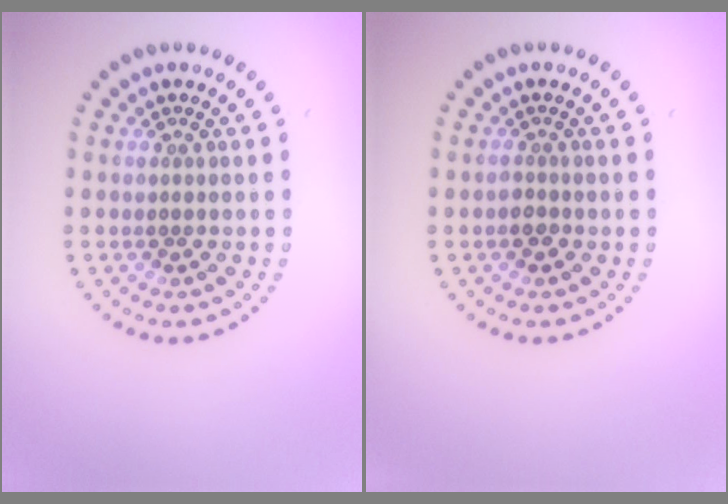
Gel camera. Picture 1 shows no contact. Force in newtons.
{"total": 1.0, "press": 0.8, "slide": 0.5}